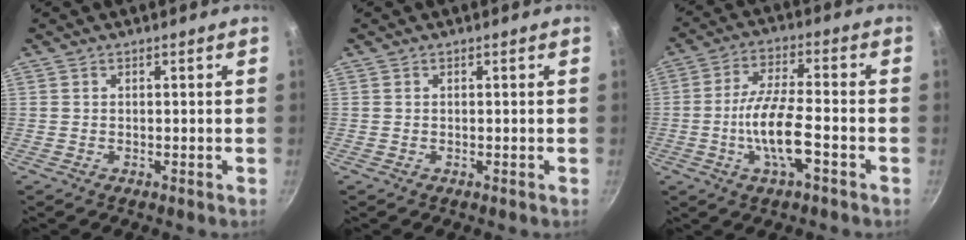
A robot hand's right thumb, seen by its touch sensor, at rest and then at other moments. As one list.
[{"total": 0.0}, {"total": 10.5, "force": [-3.6, 2.8, 9.5], "torque": [-0.182, 0.021, -0.071]}]